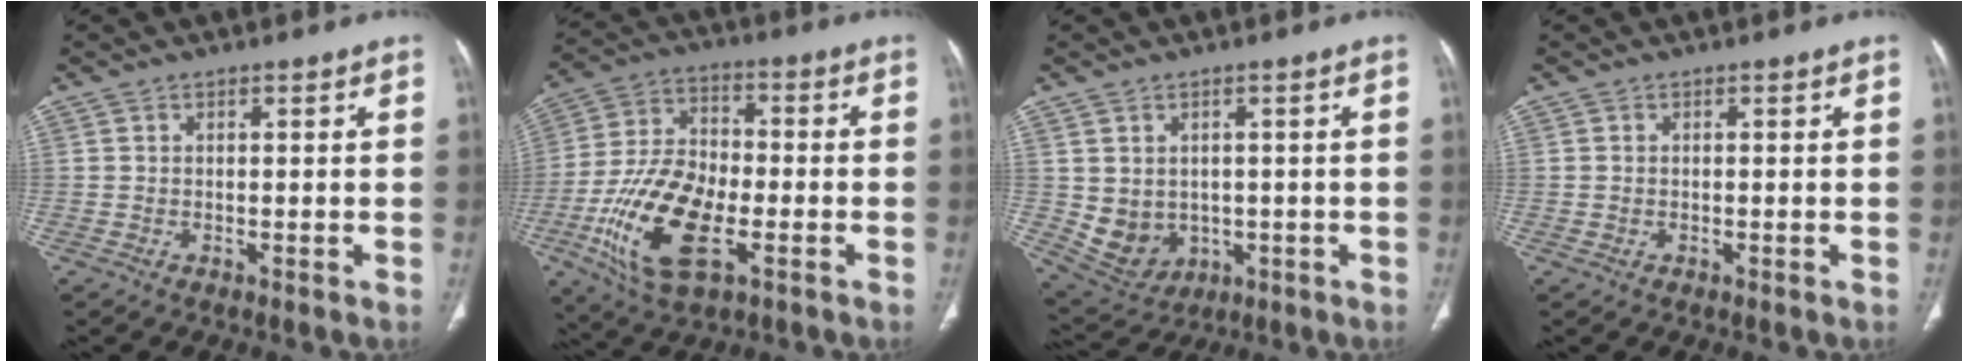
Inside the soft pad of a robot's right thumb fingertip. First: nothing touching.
{"total": 17.8, "force": [-5.7, 8.9, 14.2], "torque": [-0.277, 0.011, -0.104]}
{"total": 7.8, "force": [-0.6, 6.8, 3.9], "torque": [-0.053, -0.001, 0.018]}
{"total": 0.0}